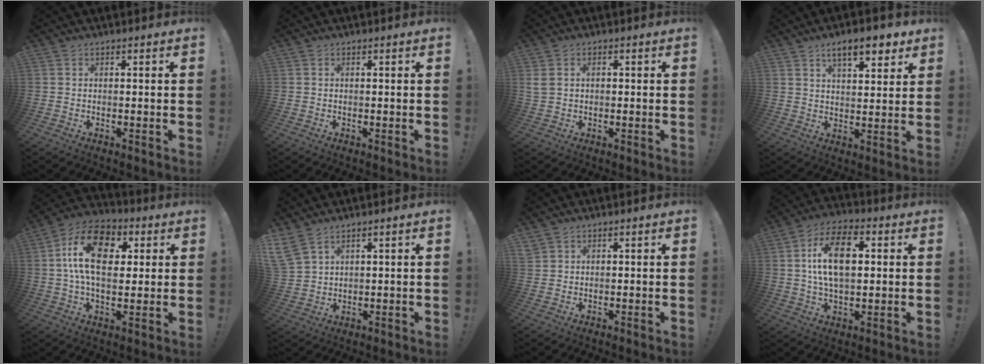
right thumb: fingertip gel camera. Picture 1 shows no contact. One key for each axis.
{"total": 0.0}
{"total": 2.9, "fx": 0.2, "fy": 2.3, "fz": 1.8, "tx": -0.030, "ty": 0.001, "tz": 0.003}
{"total": 9.7, "fx": 6.0, "fy": 3.6, "fz": 6.7, "tx": -0.086, "ty": -0.028, "tz": 0.101}
{"total": 18.1, "fx": 4.1, "fy": 11.2, "fz": 13.7, "tx": -0.233, "ty": -0.007, "tz": 0.068}
{"total": 6.4, "fx": 4.7, "fy": 2.9, "fz": 3.2, "tx": -0.076, "ty": -0.017, "tz": 0.095}
{"total": 1.8, "fx": 1.4, "fy": 1.1, "fz": 0.5, "tx": -0.002, "ty": -0.008, "tz": 0.026}
{"total": 15.8, "fx": 2.6, "fy": 8.7, "fz": 12.9, "tx": -0.224, "ty": 0.004, "tz": 0.038}